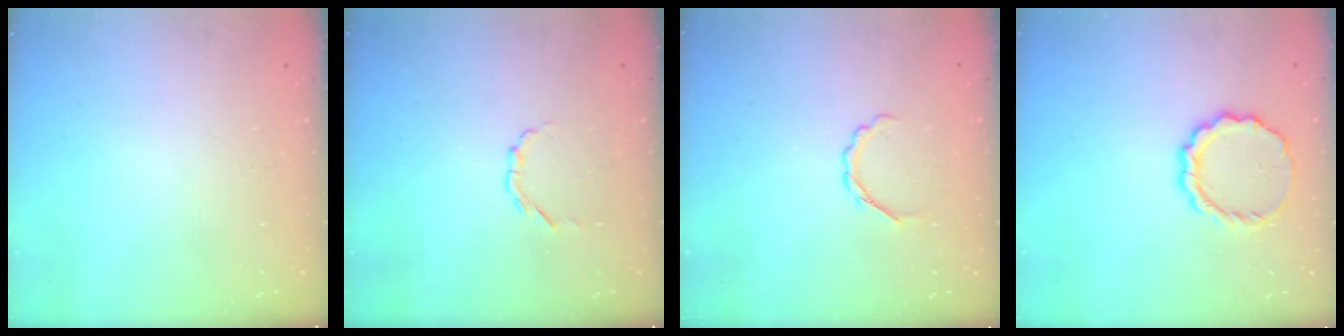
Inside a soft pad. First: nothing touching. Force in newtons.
{"total": 2.3, "press": 2.2, "slide": 0.8}
{"total": 3.0, "press": 2.8, "slide": 0.9}
{"total": 9.0, "press": 8.8, "slide": 2.2}